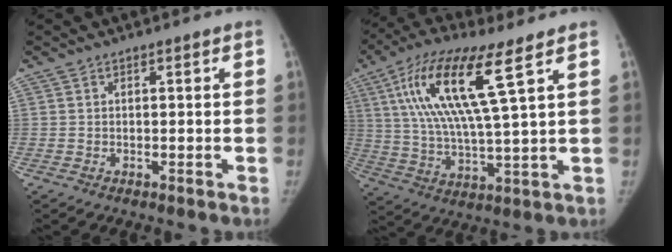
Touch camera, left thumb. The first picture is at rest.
{"total": 16.9, "force": [7.0, 3.2, 15.1], "torque": [-0.311, -0.018, 0.128]}